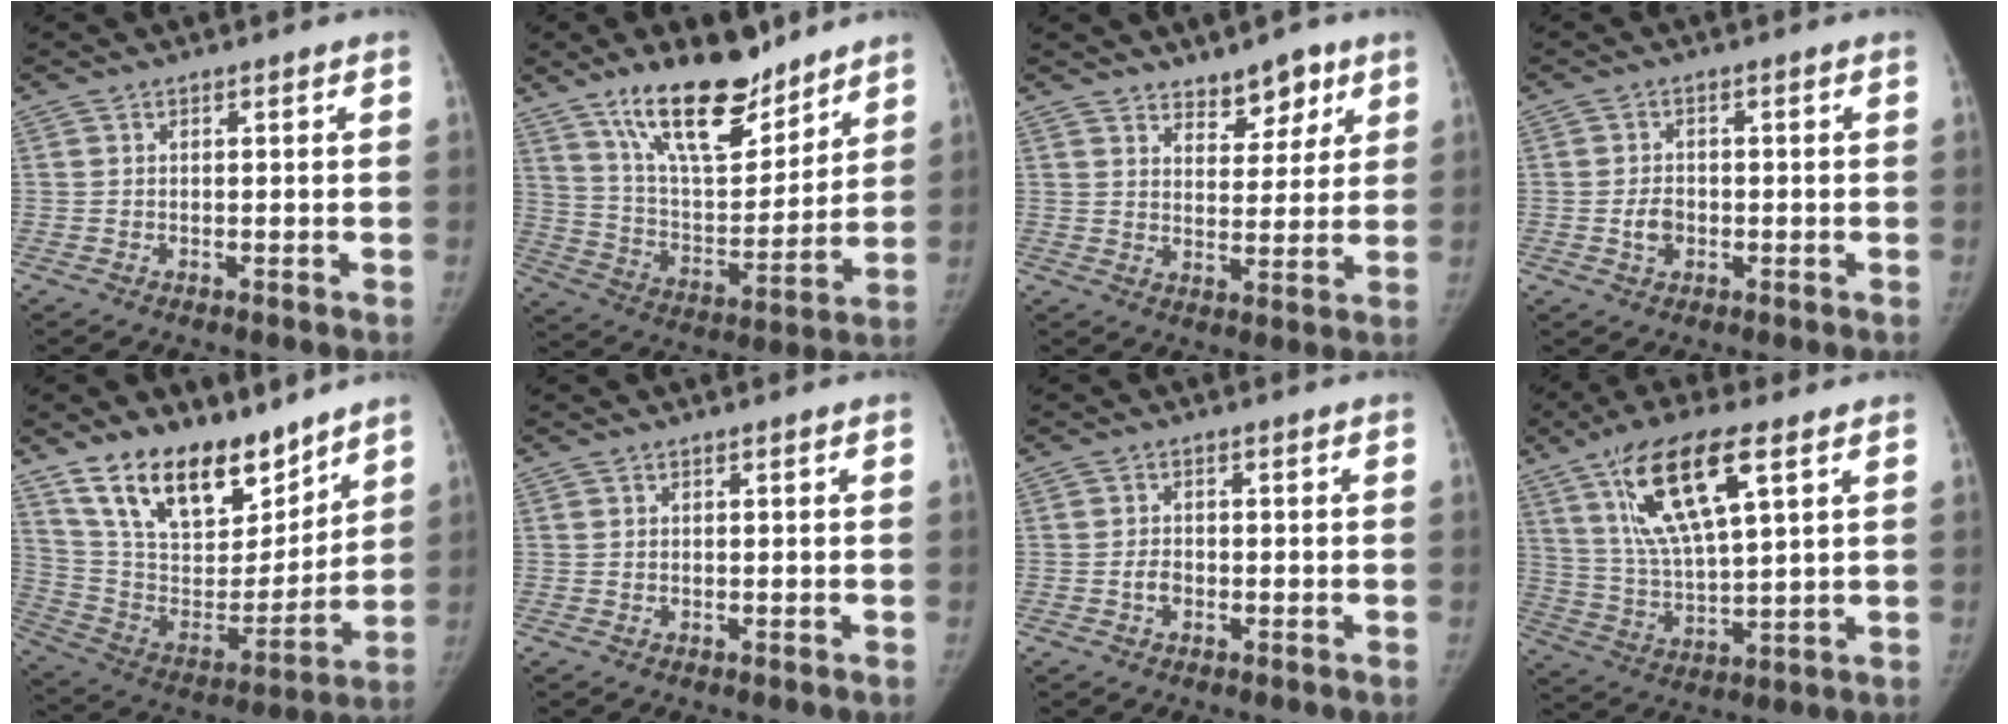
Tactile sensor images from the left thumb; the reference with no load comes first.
{"total": 19.9, "force": [14.1, 7.8, 11.7], "torque": [-0.154, -0.083, 0.248]}
{"total": 6.9, "force": [4.9, 3.7, 3.1], "torque": [-0.009, -0.032, 0.076]}
{"total": 3.4, "force": [-0.8, 2.5, 2.2], "torque": [-0.033, 0.007, -0.014]}
{"total": 21.9, "force": [15.6, 10.5, 11.3], "torque": [-0.155, -0.078, 0.279]}
{"total": 0.0}
{"total": 2.3, "force": [-0.7, 1.6, 1.4], "torque": [-0.022, 0.009, -0.014]}
{"total": 16.7, "force": [7.9, 4.9, 13.9], "torque": [-0.258, -0.020, 0.151]}